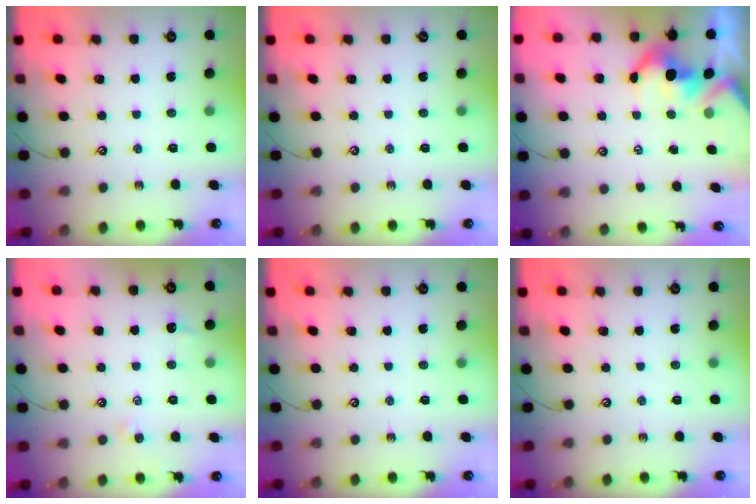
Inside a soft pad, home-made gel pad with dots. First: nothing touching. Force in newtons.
{"total": 0.0}
{"total": 3.5, "press": 3.5, "slide": 0.6}
{"total": 0.8, "press": 0.5, "slide": 0.5}
{"total": 0.0}
{"total": 0.0}